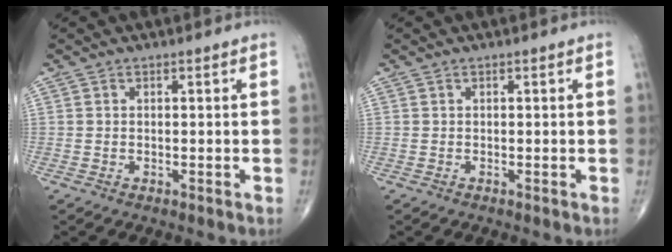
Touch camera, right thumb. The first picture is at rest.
{"total": 0.0}